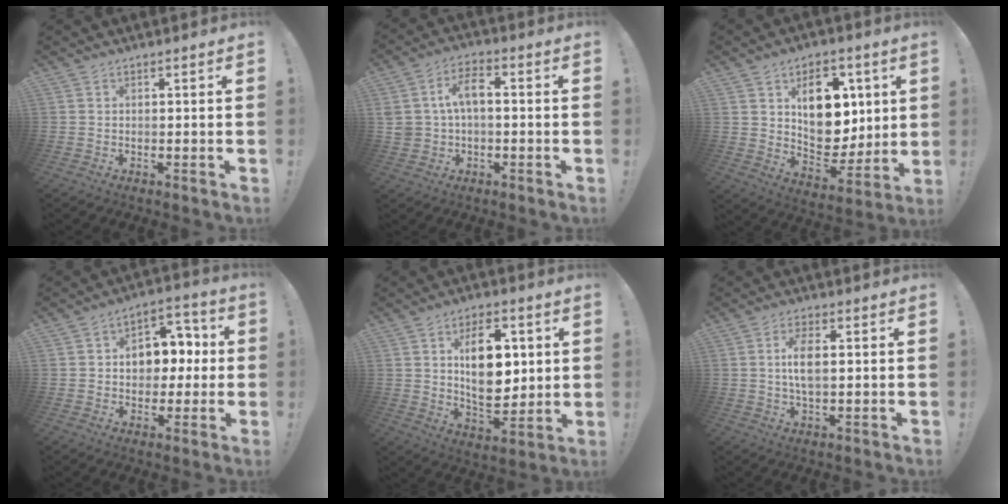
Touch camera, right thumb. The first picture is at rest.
{"total": 7.9, "force": [0.7, 5.3, 5.9], "torque": [-0.104, 0.007, 0.014]}
{"total": 15.7, "force": [6.0, 10.7, 9.9], "torque": [-0.127, -0.036, 0.112]}
{"total": 10.1, "force": [0.5, 8.4, 5.5], "torque": [-0.072, 0.006, 0.018]}
{"total": 15.3, "force": [3.9, 9.2, 11.6], "torque": [-0.178, -0.011, 0.067]}
{"total": 6.9, "force": [1.1, 3.0, 6.2], "torque": [-0.115, -0.004, 0.013]}